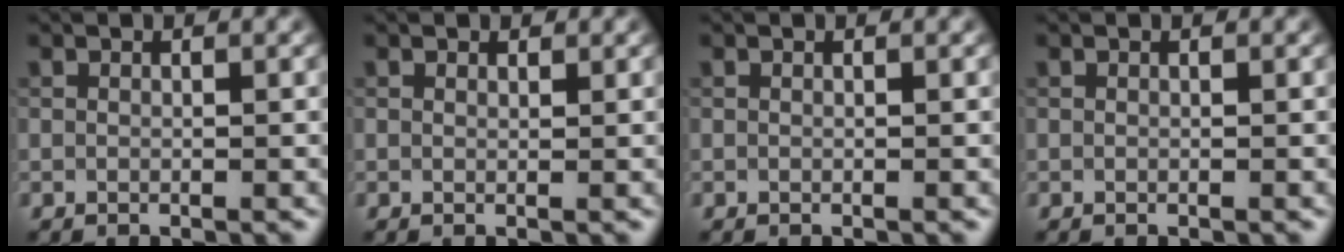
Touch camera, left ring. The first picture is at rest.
{"total": 0.7, "force": [0.6, 0.3, 0.0], "torque": [0.001, -0.002, 0.010]}
{"total": 0.0}
{"total": 0.0}